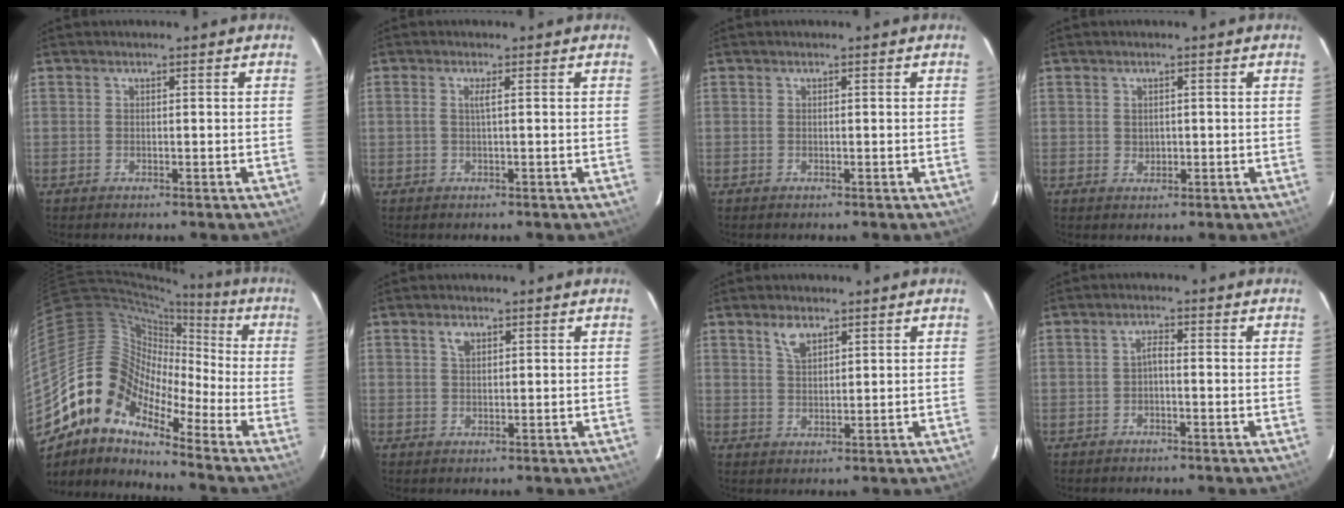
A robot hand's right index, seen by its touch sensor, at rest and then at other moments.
{"total": 1.2, "force": [0.1, -0.3, 1.1], "torque": [-0.019, 0.002, 0.001]}
{"total": 0.0}
{"total": 1.3, "force": [0.2, 1.2, 0.5], "torque": [-0.005, 0.002, 0.007]}
{"total": 13.3, "force": [-9.0, 7.0, 6.8], "torque": [-0.106, 0.016, -0.197]}
{"total": 1.9, "force": [1.1, 1.1, 1.1], "torque": [-0.021, 0.004, 0.020]}
{"total": 3.7, "force": [2.5, 1.7, 2.2], "torque": [-0.038, 0.004, 0.048]}
{"total": 1.4, "force": [-0.6, 0.4, 1.2], "torque": [-0.024, 0.006, -0.012]}